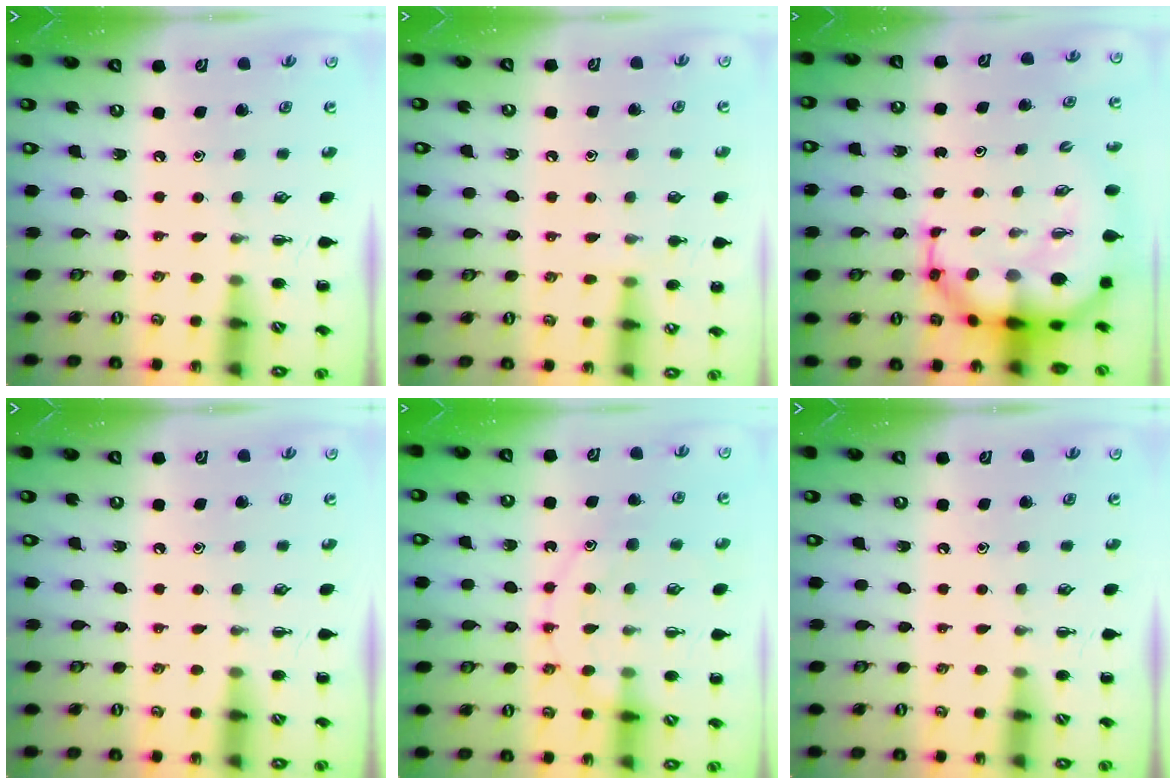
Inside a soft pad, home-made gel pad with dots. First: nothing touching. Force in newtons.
{"total": 4.5, "press": 4.1, "slide": 1.7}
{"total": 11.8, "press": 11.4, "slide": 3.0}
{"total": 0.0}
{"total": 12.5, "press": 12.5, "slide": 0.9}
{"total": 0.0}